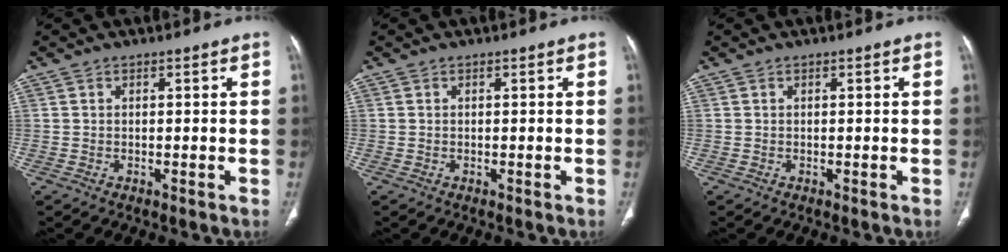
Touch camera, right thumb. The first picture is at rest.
{"total": 0.0}
{"total": 0.0}